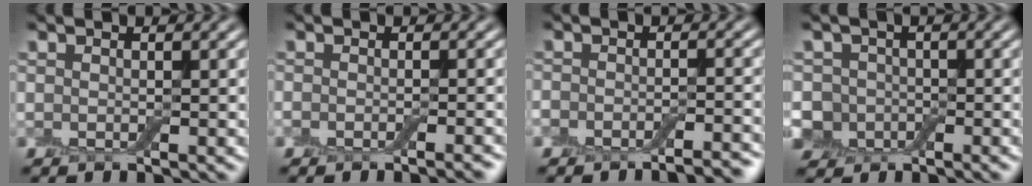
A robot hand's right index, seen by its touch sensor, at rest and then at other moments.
{"total": 2.0, "force": [-1.5, 0.4, 1.2], "torque": [-0.017, -0.004, -0.023]}
{"total": 4.2, "force": [-3.8, 1.0, 1.7], "torque": [-0.029, 0.004, -0.051]}
{"total": 5.1, "force": [-1.2, 4.6, 1.8], "torque": [-0.022, 0.013, -0.056]}